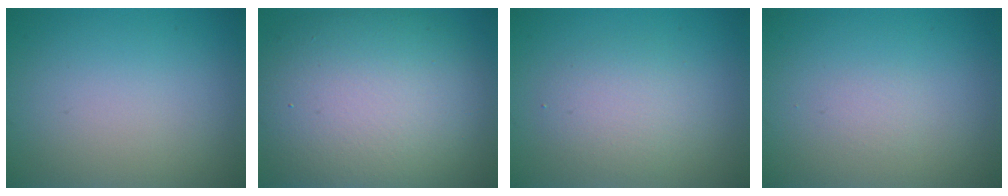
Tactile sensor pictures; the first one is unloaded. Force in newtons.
{"total": 13.0, "press": 13.0, "slide": 0.6}
{"total": 2.8, "press": 2.8, "slide": 0.2}
{"total": 0.0}